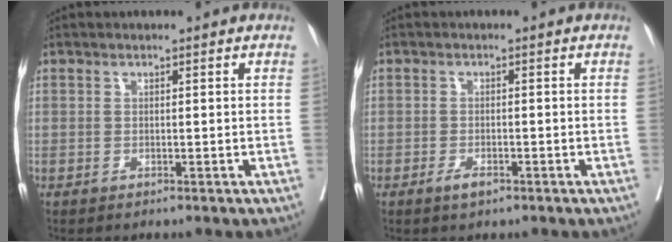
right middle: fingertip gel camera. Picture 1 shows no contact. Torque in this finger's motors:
{"motor_torque": [0.24, -0.12, 0.14, 0.02]}